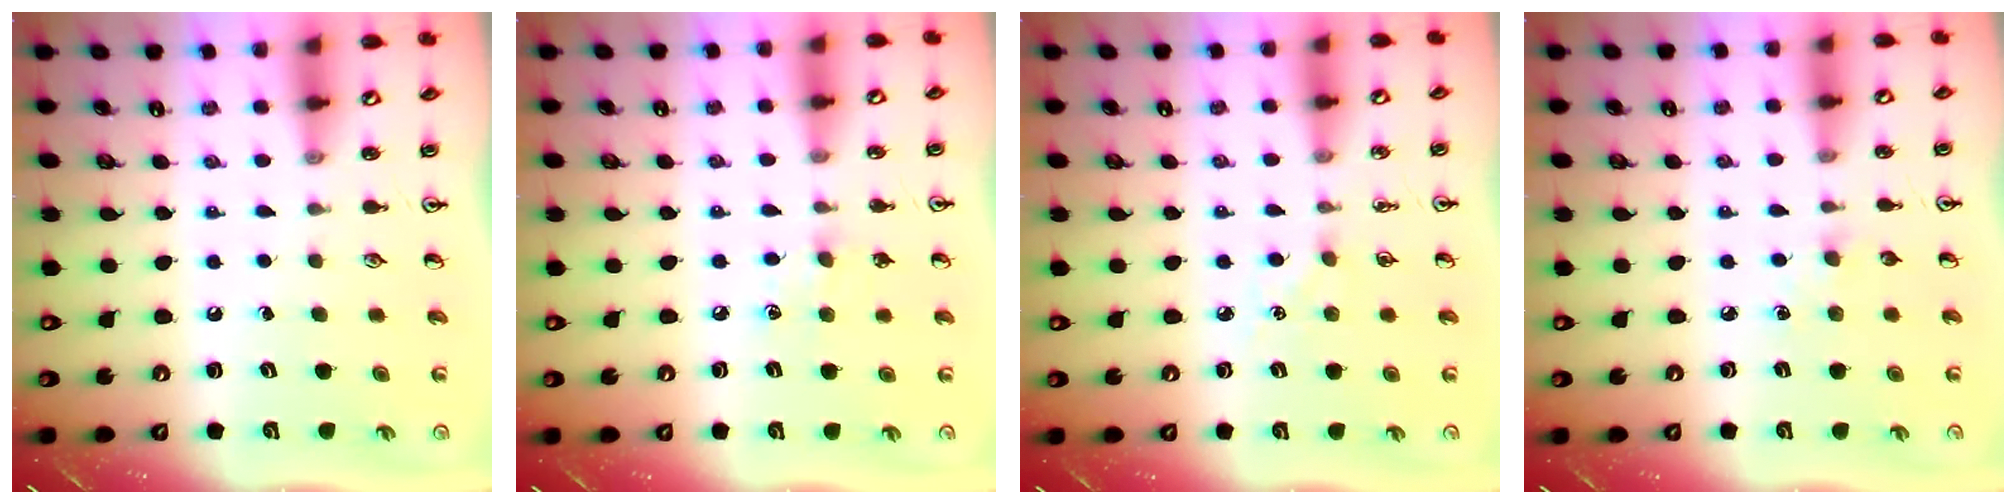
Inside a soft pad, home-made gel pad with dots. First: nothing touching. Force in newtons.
{"total": 6.9, "press": 6.8, "slide": 0.6}
{"total": 5.0, "press": 4.9, "slide": 0.8}
{"total": 3.8, "press": 3.7, "slide": 0.6}